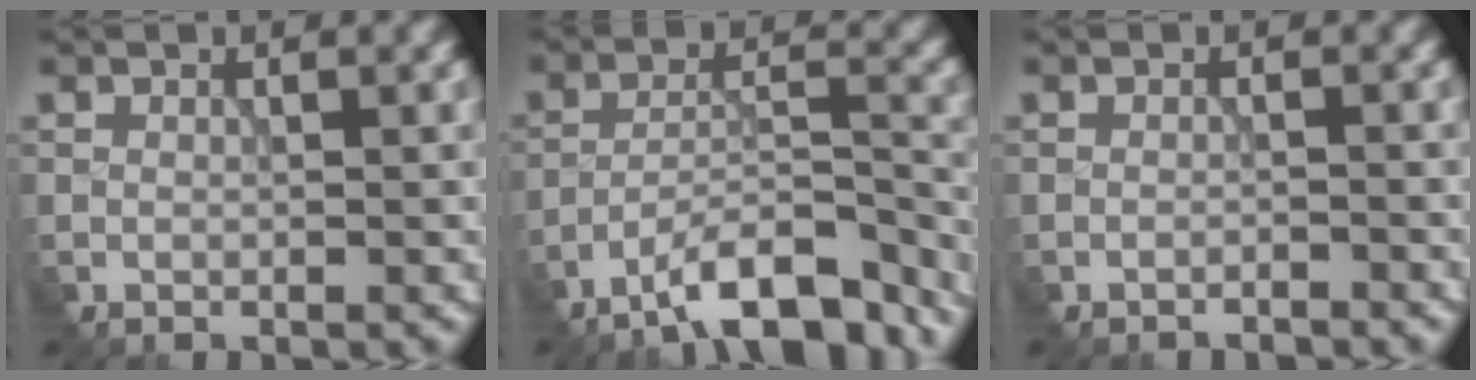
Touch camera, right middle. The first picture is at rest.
{"total": 9.7, "force": [-7.9, 2.4, 5.1], "torque": [-0.069, 0.008, -0.133]}
{"total": 1.2, "force": [-1.2, 0.1, 0.1], "torque": [0.006, 0.001, -0.026]}